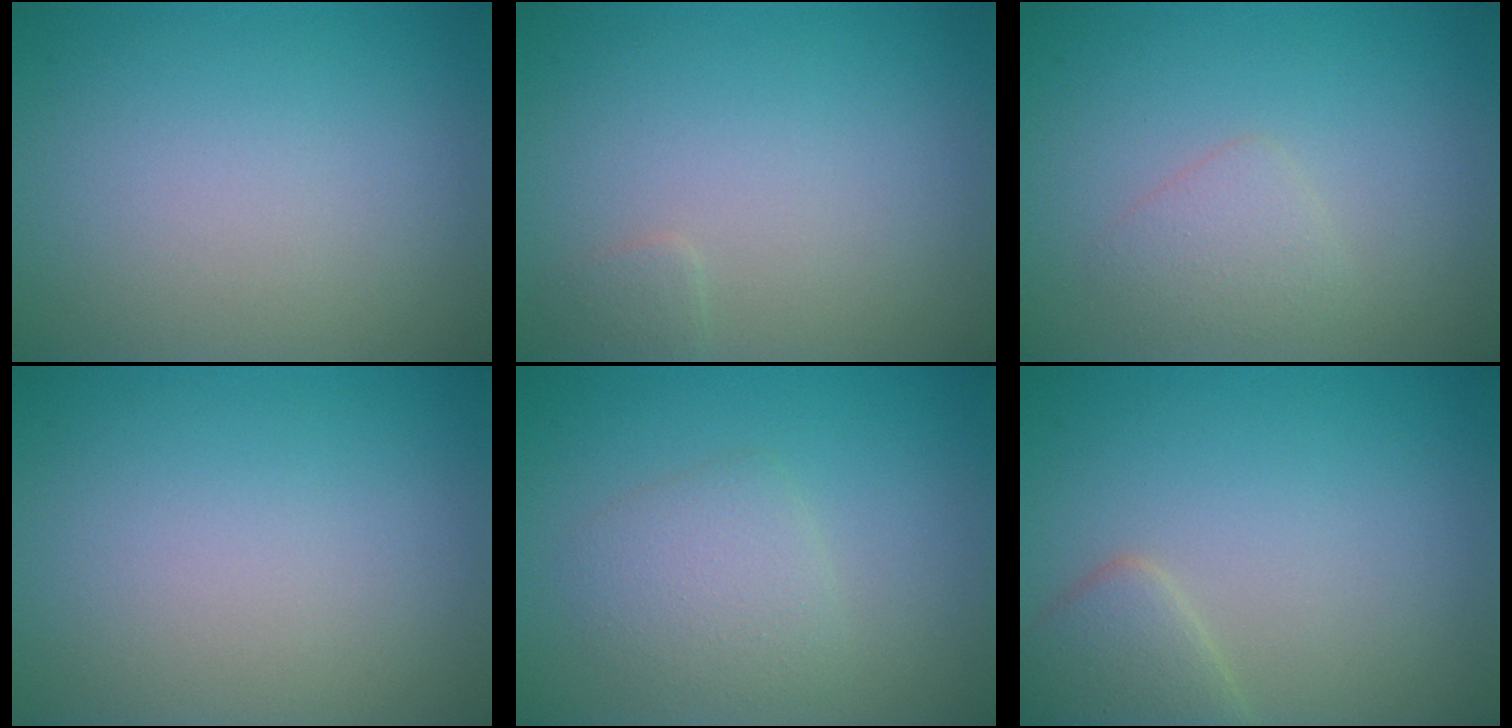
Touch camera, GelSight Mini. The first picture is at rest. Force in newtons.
{"total": 0.8, "press": 0.8, "slide": 0.1}
{"total": 1.6, "press": 1.6, "slide": 0.1}
{"total": 0.0}
{"total": 2.7, "press": 2.7, "slide": 0.0}
{"total": 2.6, "press": 2.6, "slide": 0.1}